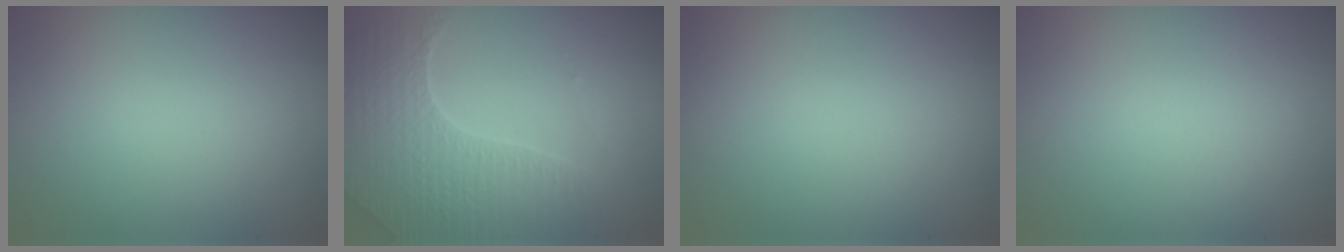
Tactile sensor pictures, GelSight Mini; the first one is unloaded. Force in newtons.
{"total": 4.6, "press": 4.5, "slide": 1.1}
{"total": 0.0}
{"total": 0.0}